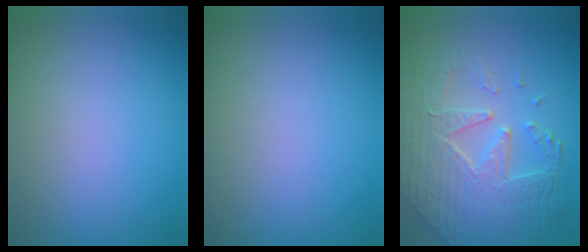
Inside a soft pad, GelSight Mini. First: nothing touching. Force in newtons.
{"total": 0.0}
{"total": 8.1, "press": 6.0, "slide": 5.5}